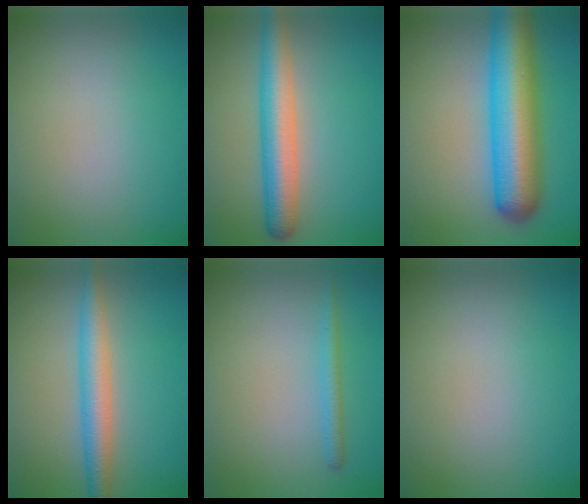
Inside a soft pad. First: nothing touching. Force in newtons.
{"total": 5.5, "press": 5.5, "slide": 0.3}
{"total": 9.7, "press": 9.7, "slide": 0.4}
{"total": 4.0, "press": 4.0, "slide": 0.0}
{"total": 1.4, "press": 1.4, "slide": 0.1}
{"total": 0.0}